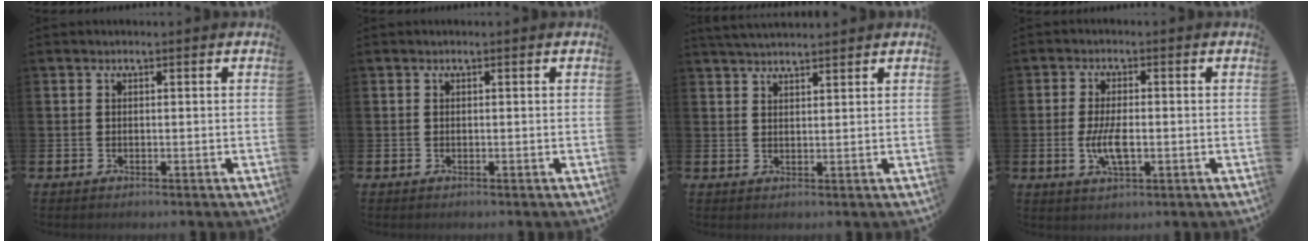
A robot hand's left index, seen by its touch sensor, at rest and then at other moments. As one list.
[{"total": 0.0}, {"total": 3.2, "force": [3.1, 0.4, 0.6], "torque": [-0.015, -0.013, 0.057]}, {"total": 4.9, "force": [-0.7, 2.0, 4.4], "torque": [-0.072, -0.004, -0.016]}]